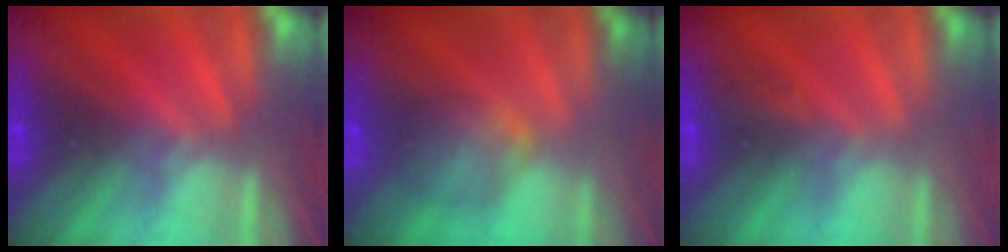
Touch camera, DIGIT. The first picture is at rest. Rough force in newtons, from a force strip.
{"total": 5.5}
{"total": 3.1}